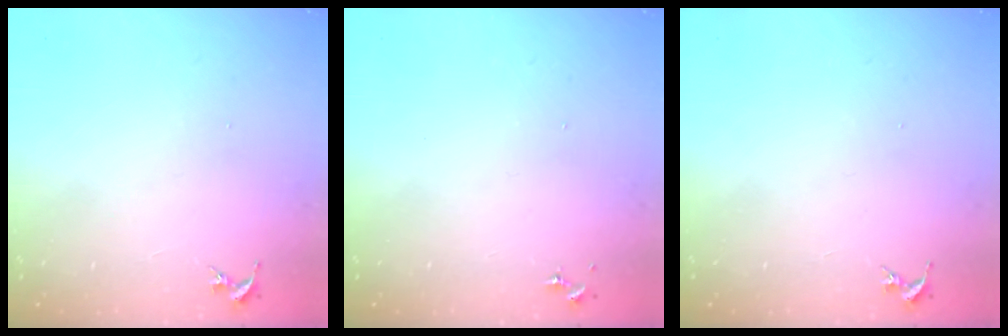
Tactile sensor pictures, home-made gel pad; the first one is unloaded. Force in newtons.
{"total": 0.0}
{"total": 0.0}